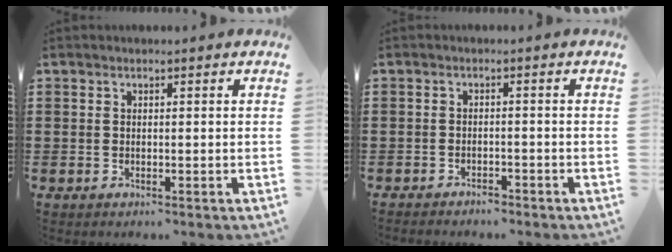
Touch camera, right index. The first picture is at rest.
{"total": 1.6, "force": [-1.6, 0.2, 0.0], "torque": [-0.006, 0.002, -0.035]}